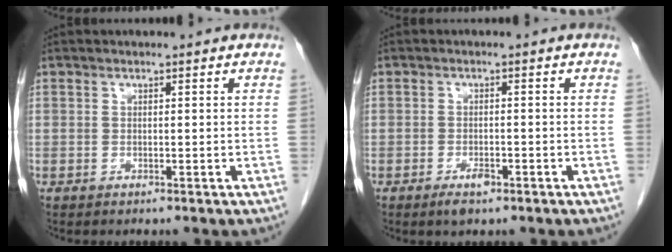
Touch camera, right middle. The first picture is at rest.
{"total": 2.5, "force": [-1.5, 1.0, 1.7], "torque": [-0.031, 0.001, -0.023]}